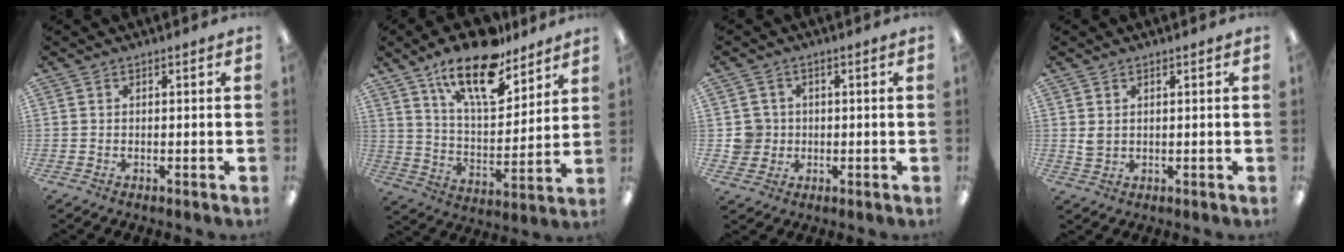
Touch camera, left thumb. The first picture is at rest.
{"total": 18.6, "force": [13.2, 7.3, 10.9], "torque": [-0.178, -0.074, 0.224]}
{"total": 5.1, "force": [0.2, 5.0, 1.0], "torque": [-0.013, 0.008, 0.004]}
{"total": 2.6, "force": [1.1, 2.1, 1.2], "torque": [-0.017, 0.000, 0.019]}